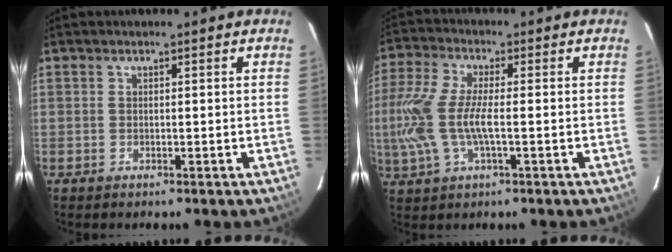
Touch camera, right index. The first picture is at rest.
{"total": 12.2, "force": [-1.5, 3.9, 11.5], "torque": [-0.253, -0.002, -0.030]}